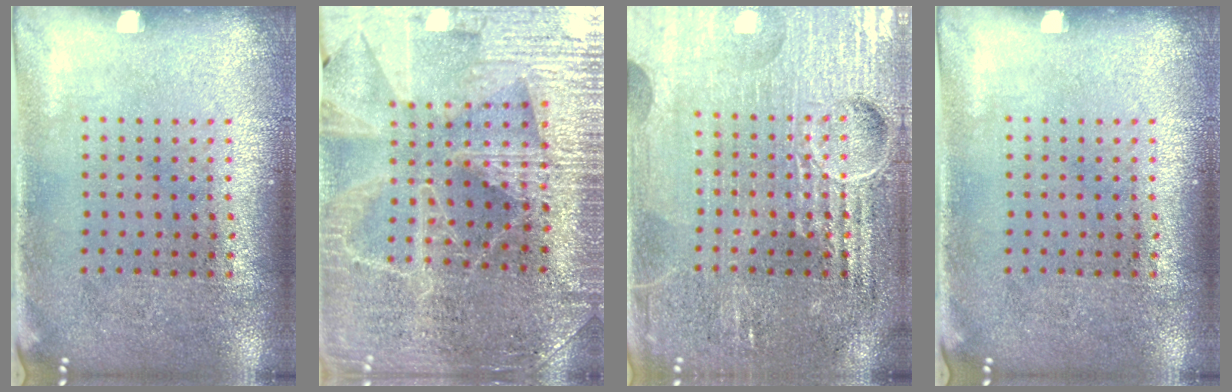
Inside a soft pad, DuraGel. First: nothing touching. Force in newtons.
{"total": 3.6, "press": 3.5, "slide": 0.7}
{"total": 7.1, "press": 7.0, "slide": 0.8}
{"total": 0.0}